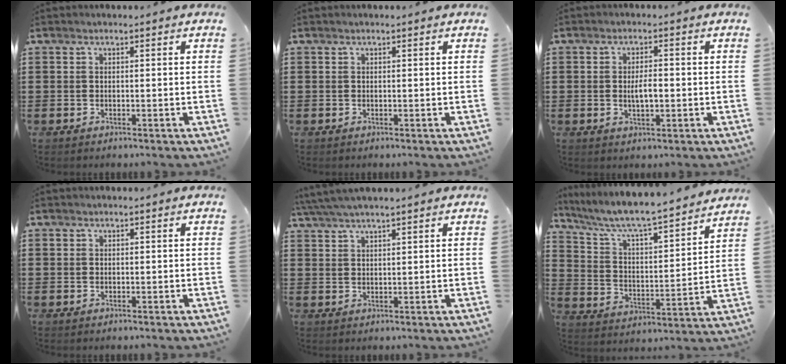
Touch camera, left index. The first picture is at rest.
{"total": 0.0}
{"total": 3.2, "force": [-0.2, 1.1, 2.9], "torque": [-0.055, 0.002, -0.006]}
{"total": 0.5, "force": [0.2, 0.5, 0.2], "torque": [-0.005, 0.004, 0.004]}
{"total": 3.6, "force": [3.1, -0.1, 1.8], "torque": [-0.043, -0.004, 0.059]}
{"total": 5.9, "force": [5.4, 0.2, 2.6], "torque": [-0.075, -0.048, 0.082]}